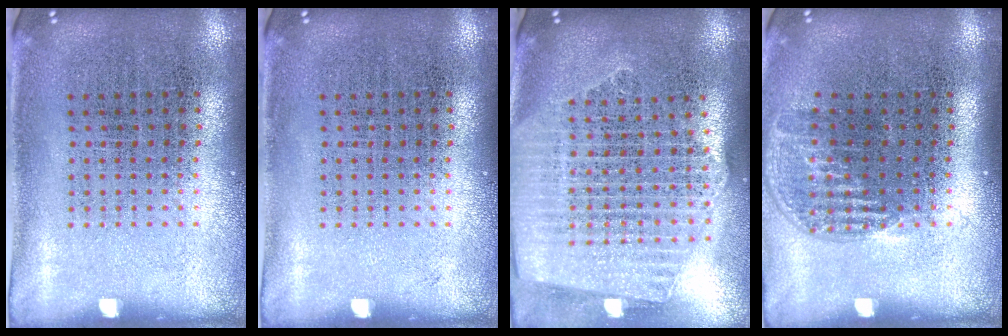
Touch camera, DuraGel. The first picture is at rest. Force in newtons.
{"total": 0.0}
{"total": 2.4, "press": 2.2, "slide": 1.2}
{"total": 1.1, "press": 1.0, "slide": 0.6}